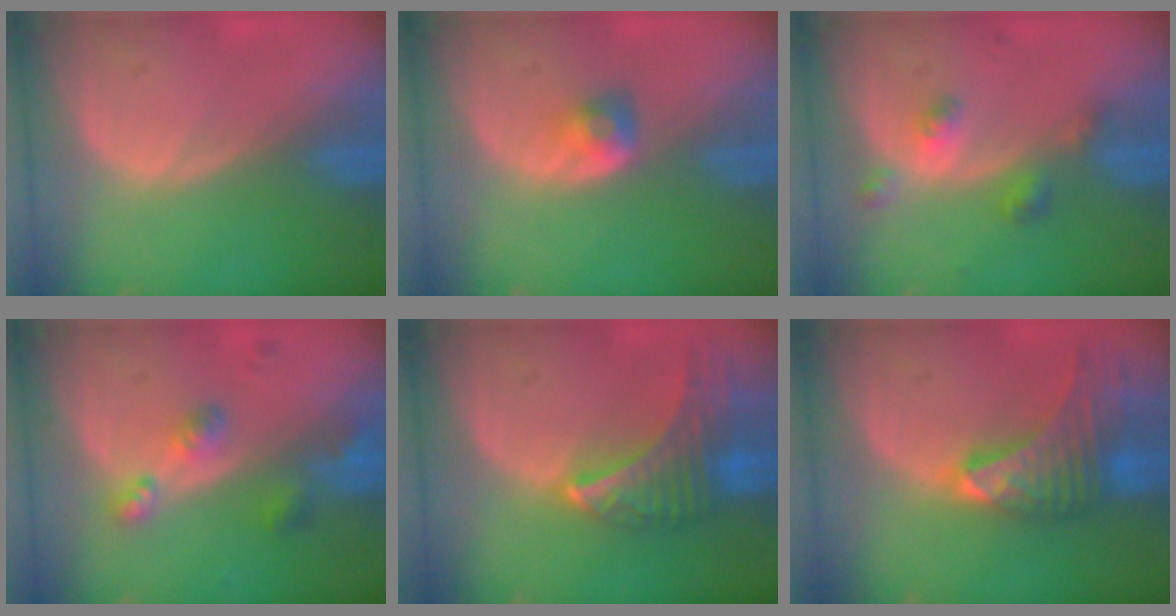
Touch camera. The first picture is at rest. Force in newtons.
{"total": 2.8, "press": 2.5, "slide": 1.3}
{"total": 4.4, "press": 3.9, "slide": 2.0}
{"total": 5.3, "press": 4.8, "slide": 2.2}
{"total": 9.2, "press": 8.1, "slide": 4.3}
{"total": 9.8, "press": 8.7, "slide": 4.6}